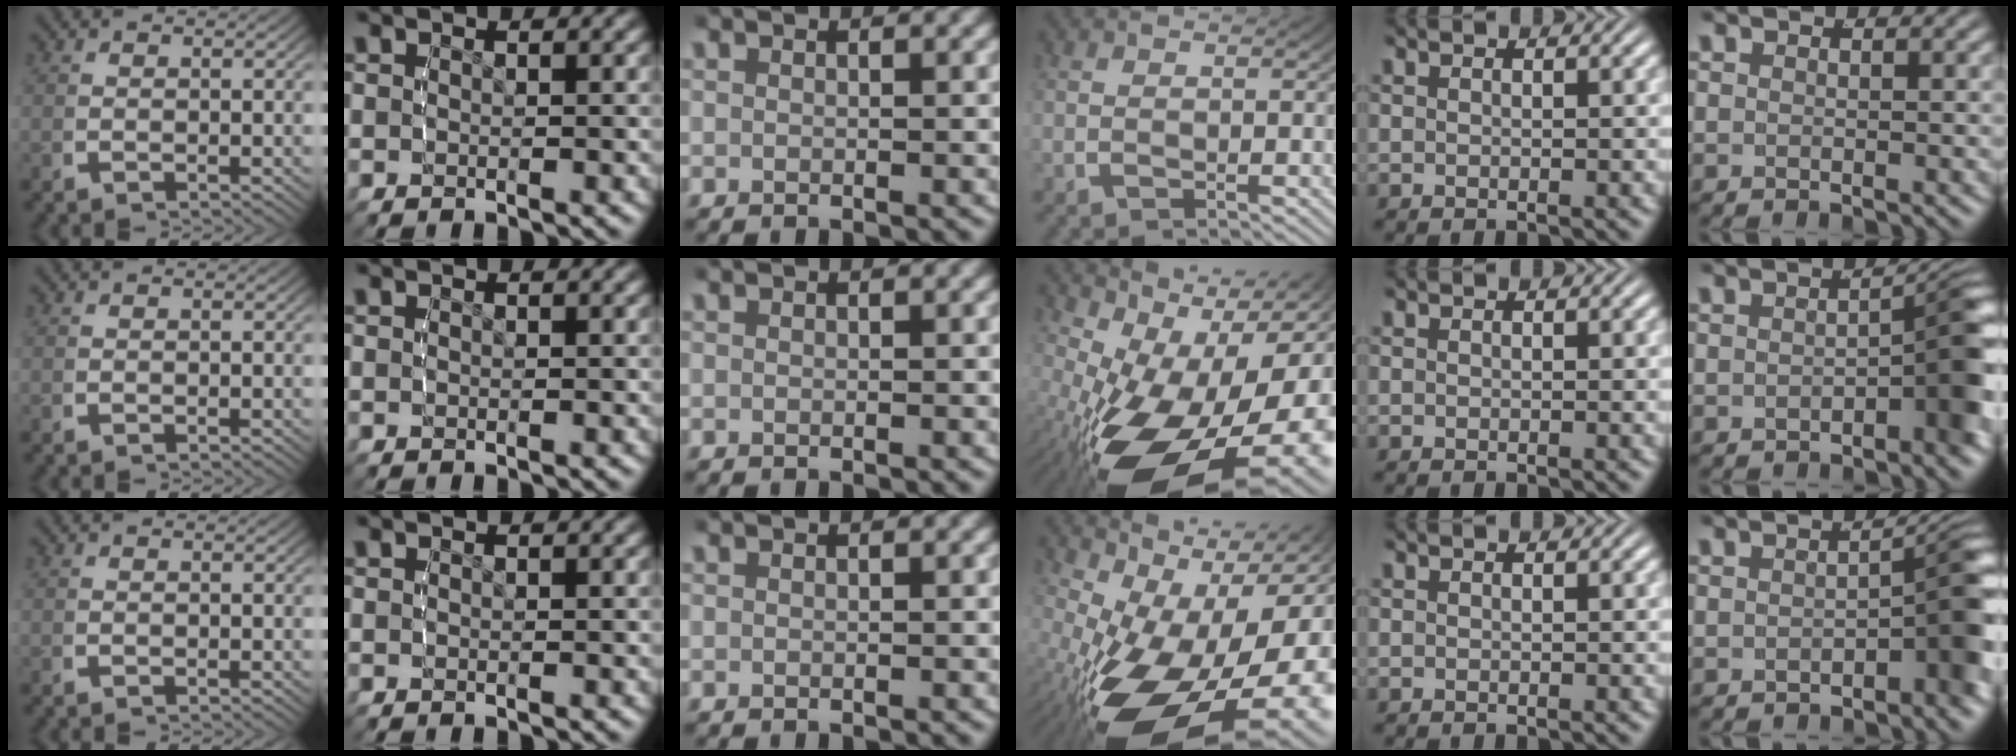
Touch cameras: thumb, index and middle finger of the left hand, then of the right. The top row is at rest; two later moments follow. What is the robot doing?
{"motion": "lift_and_place", "object": "button"}